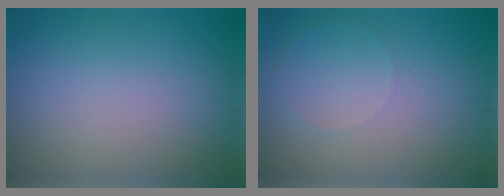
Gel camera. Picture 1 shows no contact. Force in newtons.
{"total": 0.6, "press": 0.6, "slide": 0.1}